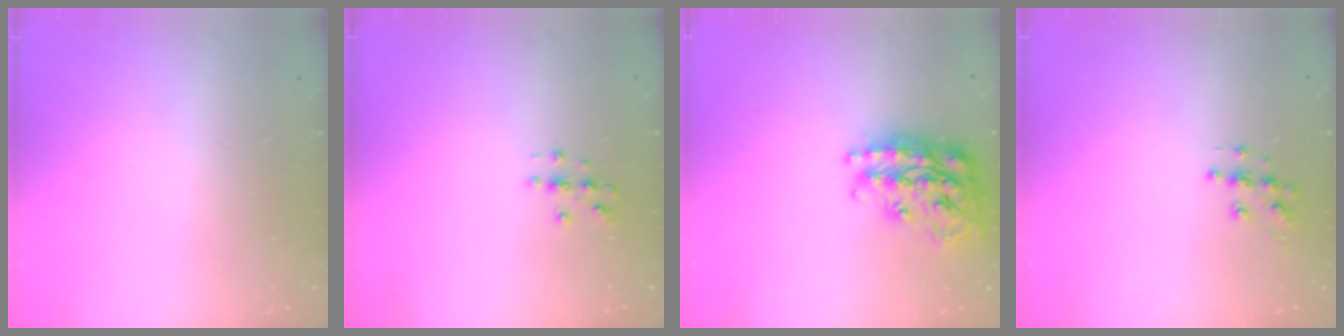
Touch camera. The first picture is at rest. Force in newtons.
{"total": 3.0, "press": 3.0, "slide": 0.3}
{"total": 22.0, "press": 21.9, "slide": 1.4}
{"total": 7.3, "press": 7.3, "slide": 0.2}